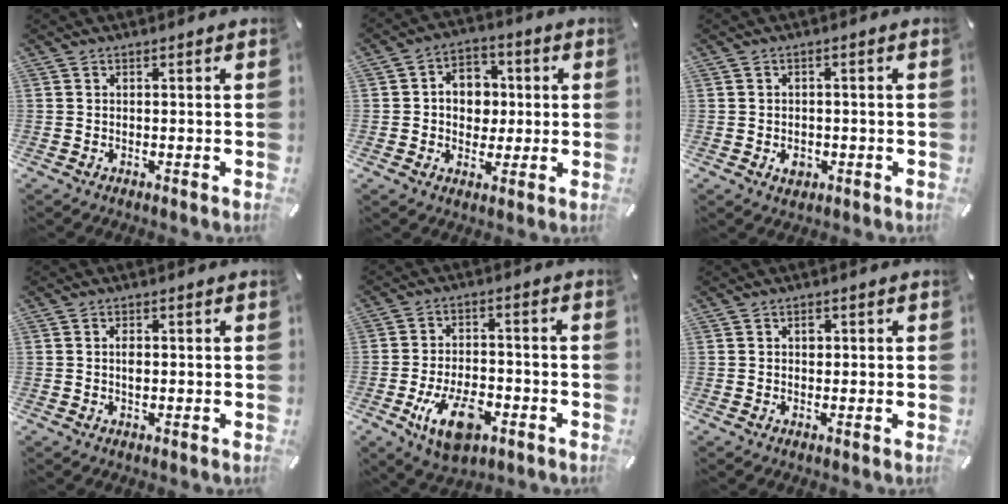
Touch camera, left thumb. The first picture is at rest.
{"total": 8.6, "force": [0.2, 7.4, 4.4], "torque": [-0.063, 0.015, 0.003]}
{"total": 3.2, "force": [-1.1, 2.5, 1.7], "torque": [-0.020, 0.002, -0.020]}
{"total": 1.8, "force": [0.1, 1.0, 1.5], "torque": [-0.032, 0.003, 0.000]}
{"total": 11.6, "force": [-5.1, 6.2, 8.3], "torque": [-0.150, 0.009, -0.091]}
{"total": 1.5, "force": [0.3, 1.2, 0.9], "torque": [0.006, -0.003, -0.002]}